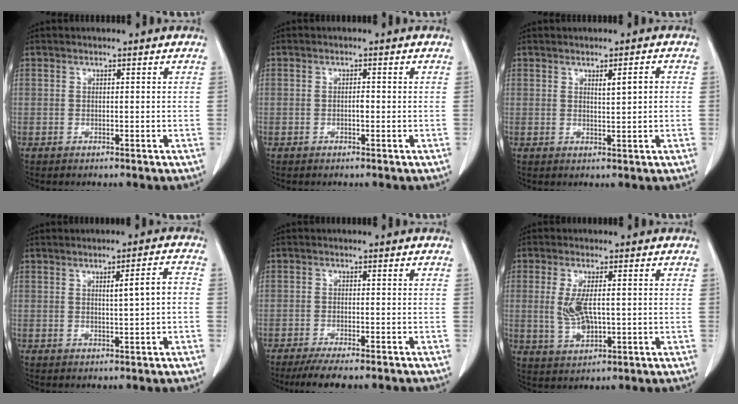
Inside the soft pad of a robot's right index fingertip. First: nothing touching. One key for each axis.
{"total": 0.9, "fx": -0.1, "fy": 0.3, "fz": 0.8, "tx": -0.012, "ty": 0.004, "tz": -0.001}
{"total": 2.5, "fx": 0.6, "fy": 0.3, "fz": 2.4, "tx": -0.041, "ty": 0.001, "tz": 0.013}
{"total": 3.8, "fx": 0.0, "fy": 0.2, "fz": 3.8, "tx": -0.059, "ty": 0.006, "tz": 0.003}
{"total": 9.4, "fx": -8.0, "fy": 1.6, "fz": 4.8, "tx": -0.063, "ty": -0.009, "tz": -0.113}
{"total": 5.9, "fx": 0.2, "fy": 2.0, "fz": 5.5, "tx": -0.120, "ty": 0.001, "tz": 0.012}